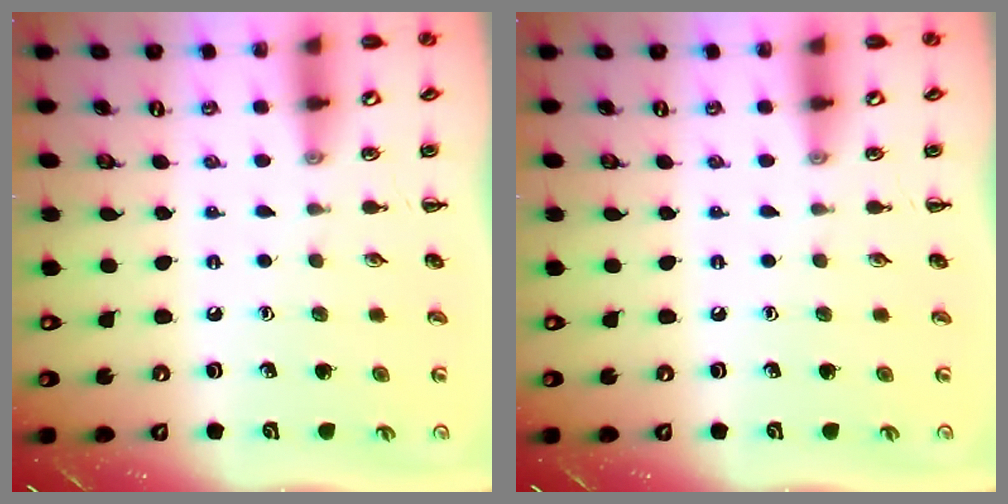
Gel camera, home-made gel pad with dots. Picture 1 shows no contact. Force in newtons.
{"total": 0.0}